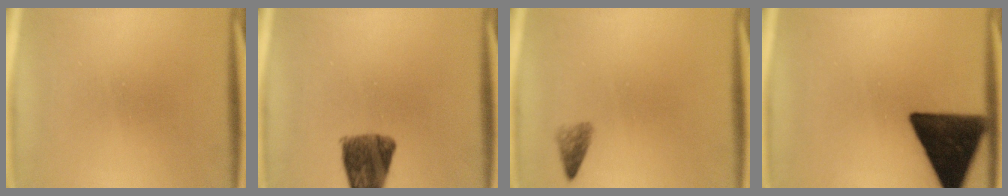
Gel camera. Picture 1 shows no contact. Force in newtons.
{"total": 8.4}
{"total": 1.7}
{"total": 16.0}